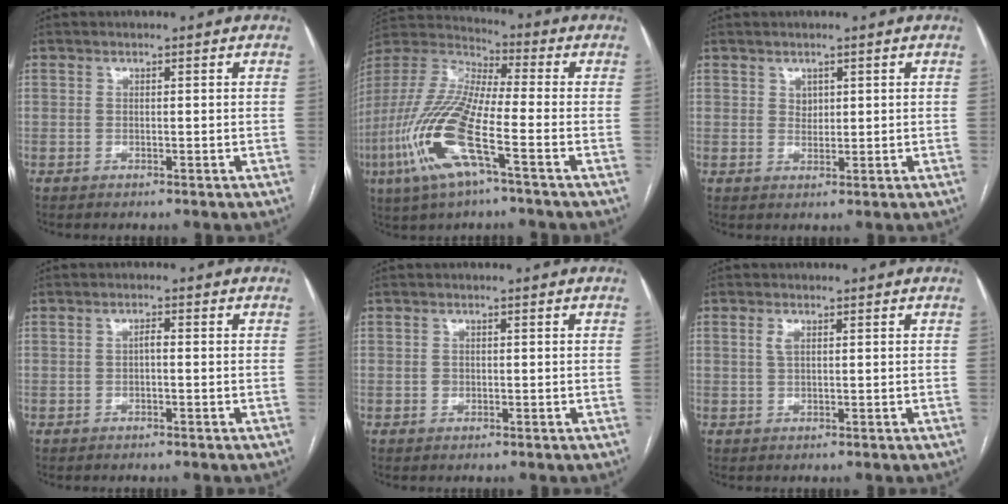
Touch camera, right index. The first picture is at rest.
{"total": 17.1, "force": [-6.3, 2.9, 15.7], "torque": [-0.348, -0.018, -0.127]}
{"total": 1.6, "force": [0.8, 1.2, 0.7], "torque": [-0.008, -0.002, 0.016]}
{"total": 1.1, "force": [-0.3, 0.4, 1.0], "torque": [-0.017, 0.005, -0.006]}
{"total": 0.8, "force": [-0.1, 0.7, 0.3], "torque": [-0.005, 0.002, -0.001]}
{"total": 1.6, "force": [0.6, 0.6, 1.4], "torque": [-0.031, 0.004, 0.013]}